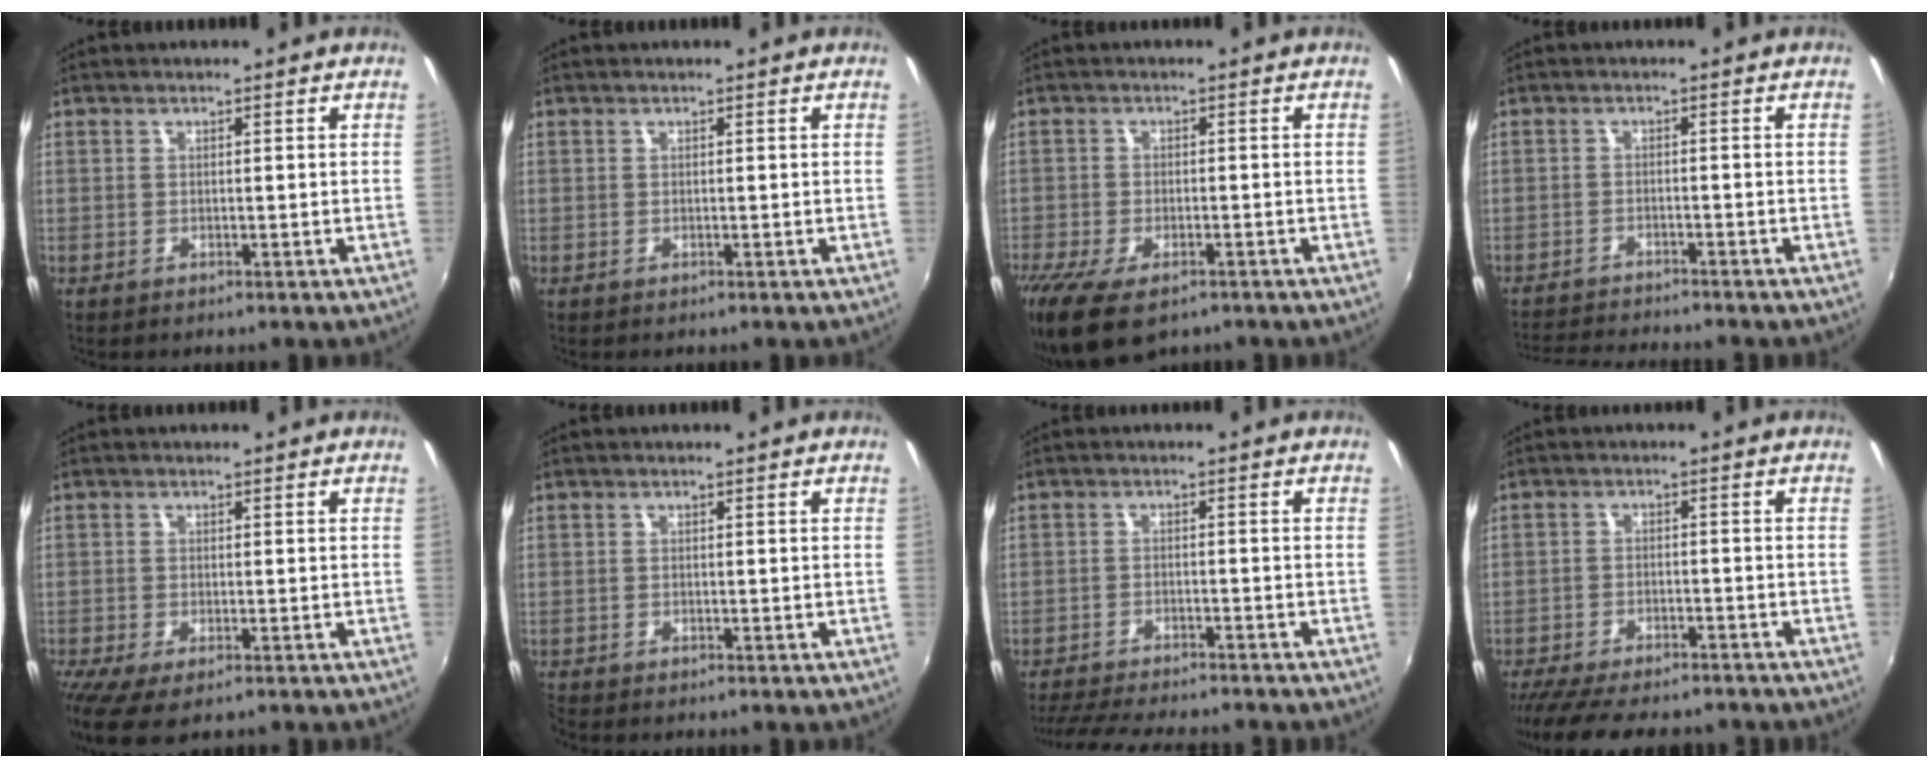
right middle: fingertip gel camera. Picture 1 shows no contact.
{"total": 0.0}
{"total": 9.7, "force": [-6.6, 4.1, 5.8], "torque": [-0.141, -0.039, -0.116]}
{"total": 8.0, "force": [-7.6, 0.5, 2.3], "torque": [-0.065, -0.014, -0.125]}
{"total": 6.0, "force": [-3.8, 1.9, 4.3], "torque": [-0.101, -0.031, -0.066]}
{"total": 1.1, "force": [-1.0, 0.1, 0.1], "torque": [-0.005, -0.008, -0.023]}
{"total": 12.3, "force": [-11.1, 1.7, 5.0], "torque": [-0.118, -0.022, -0.175]}
{"total": 13.4, "force": [-11.3, 3.9, 5.9], "torque": [-0.134, -0.028, -0.175]}